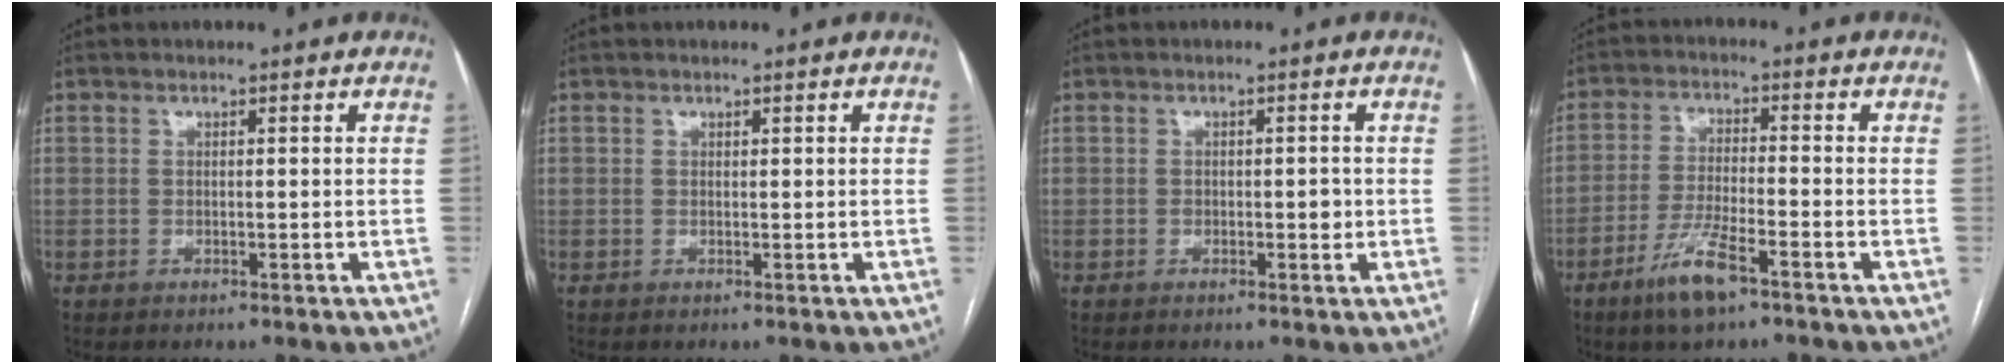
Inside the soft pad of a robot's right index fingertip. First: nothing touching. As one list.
[{"total": 0.0}, {"total": 2.0, "force": [-0.3, 1.2, 1.6], "torque": [-0.022, 0.001, -0.002]}, {"total": 7.3, "force": [-4.6, 1.1, 5.5], "torque": [-0.115, -0.010, -0.085]}]